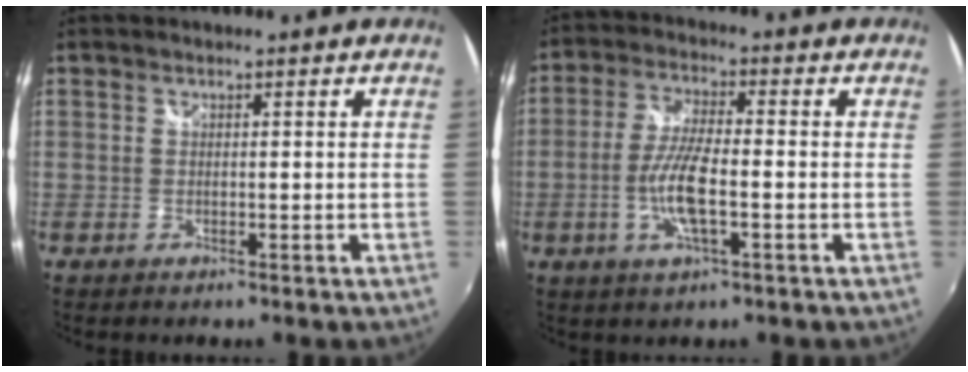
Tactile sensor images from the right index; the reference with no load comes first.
{"total": 8.4, "force": [-2.3, 1.8, 7.9], "torque": [-0.163, -0.003, -0.047]}